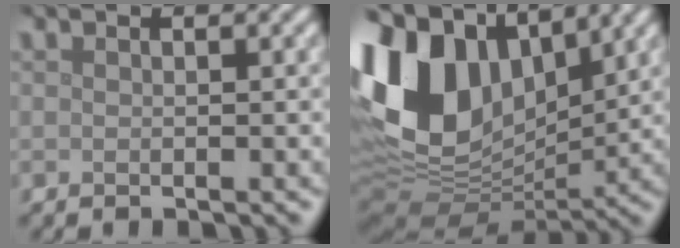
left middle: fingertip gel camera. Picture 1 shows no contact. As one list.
[{"total": 16.6, "force": [4.6, 10.9, 11.6], "torque": [-0.283, 0.019, 0.081]}]